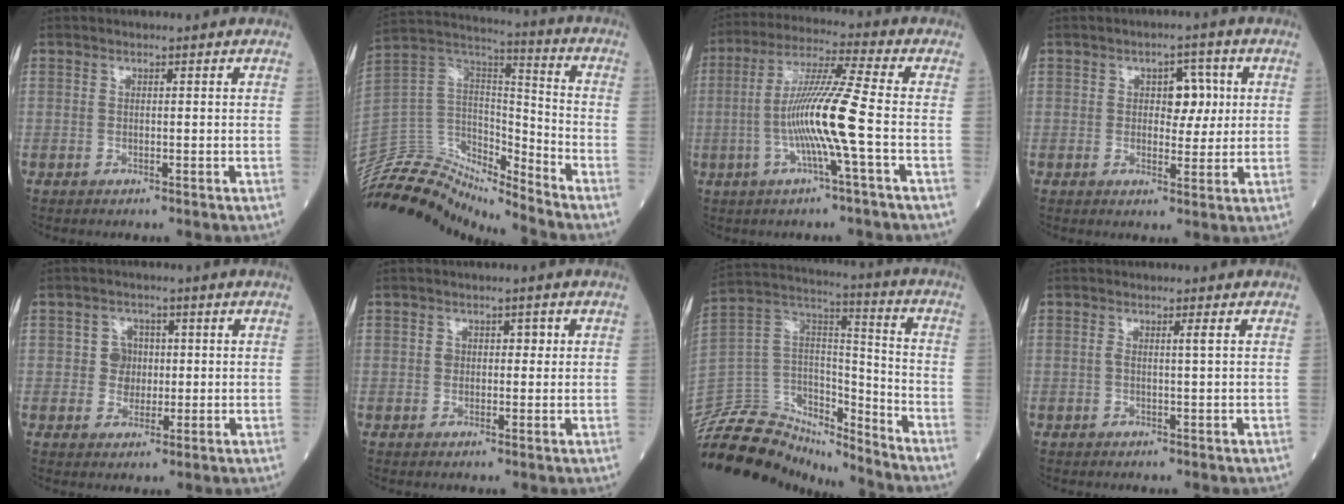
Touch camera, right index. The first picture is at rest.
{"total": 14.6, "force": [-14.2, 2.6, 2.6], "torque": [-0.050, 0.086, -0.264]}
{"total": 11.1, "force": [-2.2, -1.2, 10.8], "torque": [-0.211, 0.003, -0.048]}
{"total": 4.8, "force": [1.1, 2.7, 3.8], "torque": [-0.046, 0.009, 0.016]}
{"total": 3.5, "force": [0.2, 3.3, 1.2], "torque": [-0.011, 0.009, 0.003]}
{"total": 2.4, "force": [0.5, 1.7, 1.5], "torque": [-0.021, 0.012, 0.006]}
{"total": 18.5, "force": [-17.2, 5.3, 4.1], "torque": [-0.077, 0.064, -0.300]}
{"total": 1.5, "force": [0.3, -0.3, 1.5], "torque": [-0.032, 0.002, 0.005]}